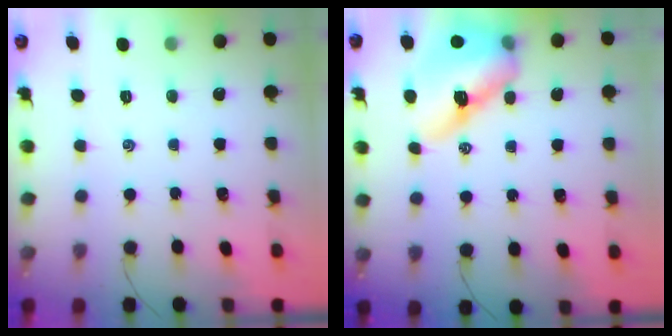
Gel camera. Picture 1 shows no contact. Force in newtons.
{"total": 14.5, "press": 13.8, "slide": 4.3}